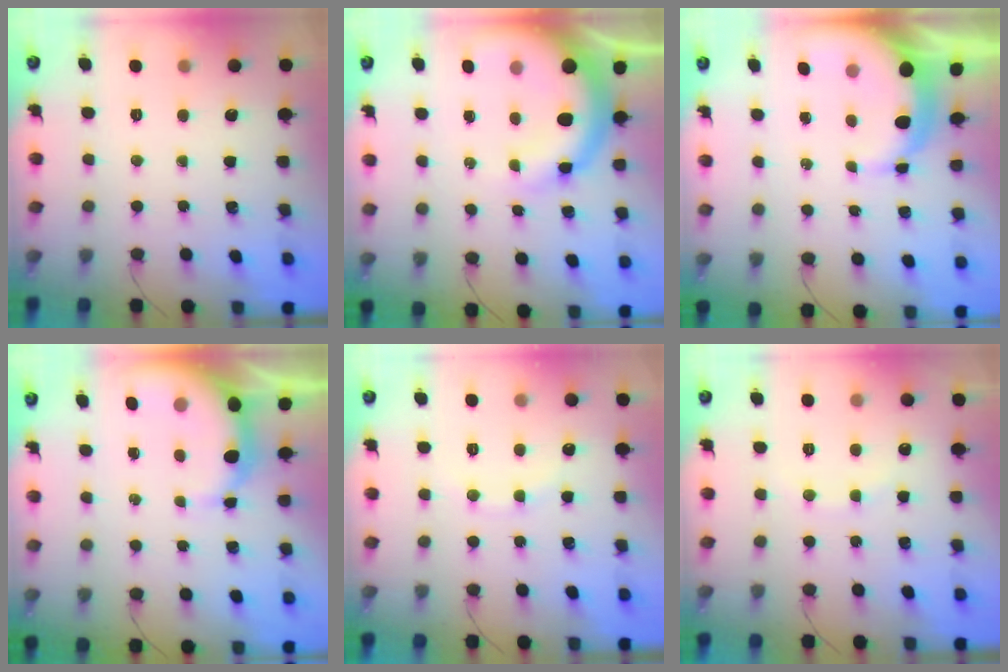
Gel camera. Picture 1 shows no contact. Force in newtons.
{"total": 11.7, "press": 11.5, "slide": 2.3}
{"total": 7.1, "press": 7.0, "slide": 1.2}
{"total": 4.8, "press": 4.7, "slide": 1.1}
{"total": 5.6, "press": 5.4, "slide": 1.7}
{"total": 7.3, "press": 7.1, "slide": 1.5}